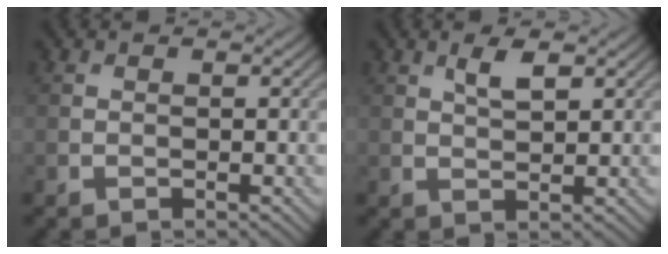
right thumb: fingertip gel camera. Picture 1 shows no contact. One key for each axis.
{"total": 2.6, "fx": 1.4, "fy": 0.8, "fz": 2.0, "tx": -0.043, "ty": 0.000, "tz": 0.028}